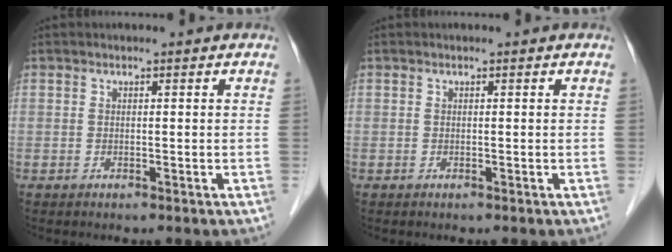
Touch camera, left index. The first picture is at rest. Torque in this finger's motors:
{"motor_torque": [0.00, 0.00, 0.01, 0.00]}